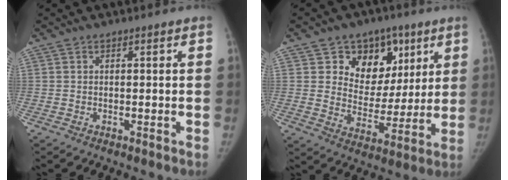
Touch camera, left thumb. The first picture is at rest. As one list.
[{"total": 13.6, "force": [6.3, 10.5, 5.9], "torque": [-0.034, -0.019, 0.101]}]